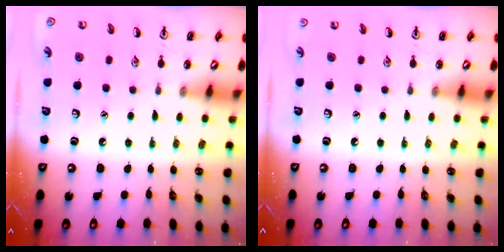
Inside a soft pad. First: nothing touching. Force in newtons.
{"total": 0.0}